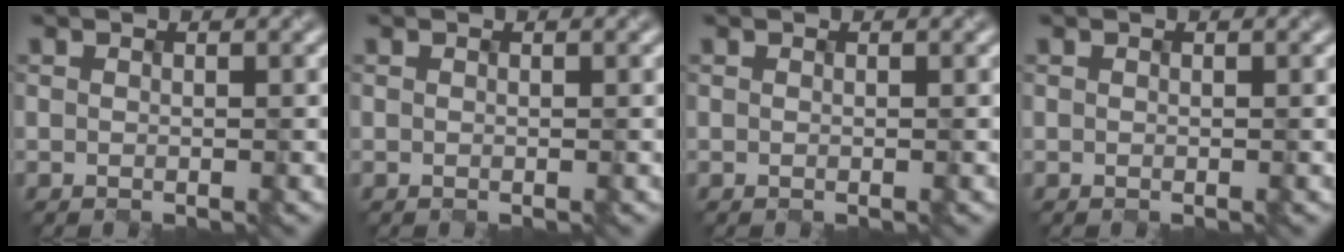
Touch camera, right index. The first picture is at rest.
{"total": 0.0}
{"total": 0.0}
{"total": 0.0}